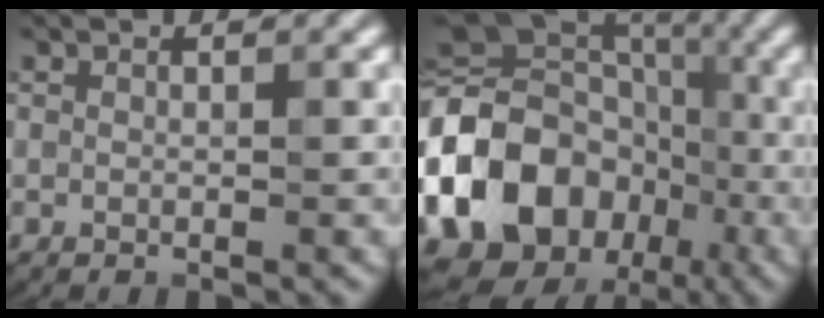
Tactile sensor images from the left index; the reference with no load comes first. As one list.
[{"total": 15.5, "force": [-4.5, 12.1, 8.6], "torque": [-0.181, 0.024, -0.091]}]